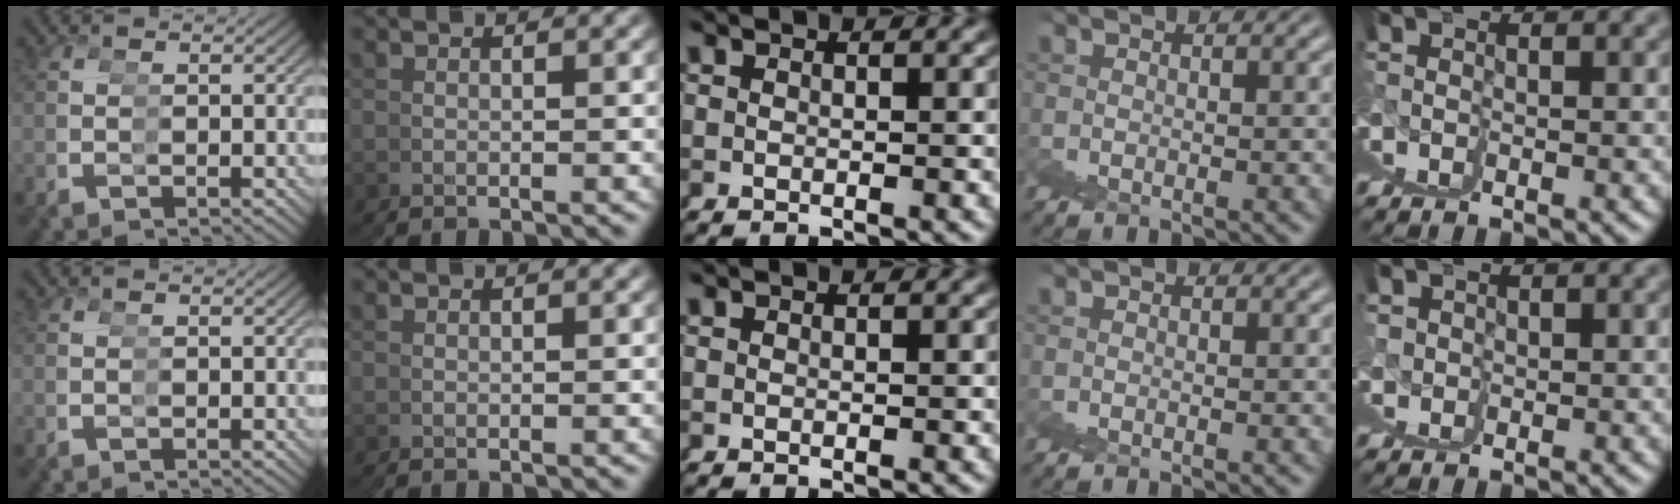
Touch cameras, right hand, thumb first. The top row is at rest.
{"little": {"total": 2.0, "force": [0.9, 1.7, 0.4], "torque": [-0.005, -0.007, 0.012]}}